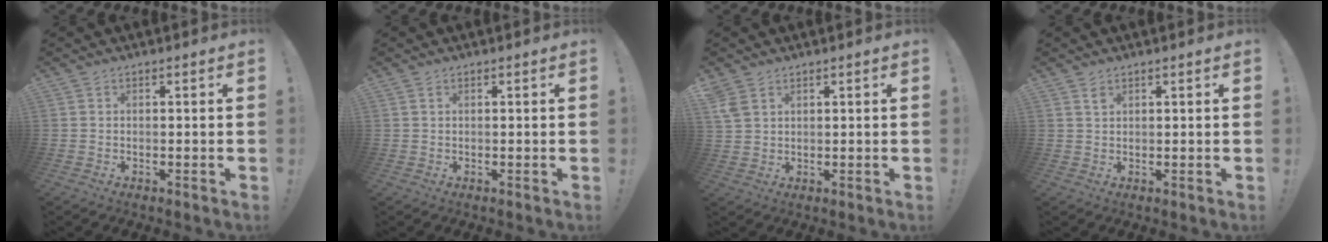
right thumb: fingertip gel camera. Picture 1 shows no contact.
{"total": 0.6, "force": [0.4, 0.2, 0.5], "torque": [-0.009, 0.001, 0.007]}
{"total": 4.3, "force": [2.6, 2.7, 2.1], "torque": [-0.040, -0.006, 0.053]}
{"total": 1.4, "force": [1.0, 0.6, 0.8], "torque": [0.000, -0.007, 0.016]}